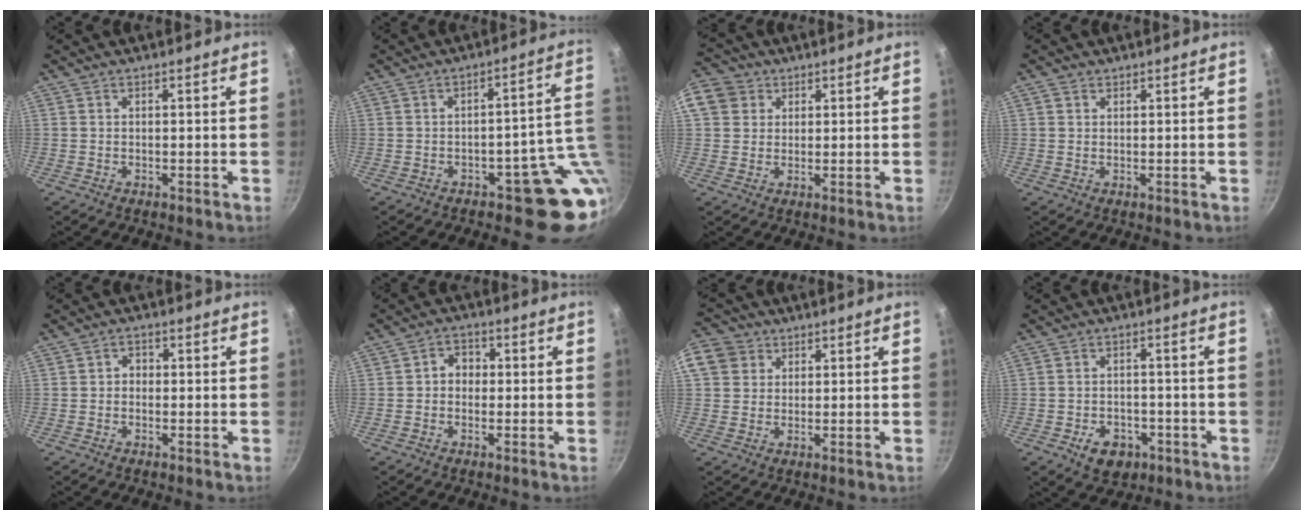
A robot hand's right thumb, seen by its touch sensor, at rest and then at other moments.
{"total": 9.5, "force": [-1.0, 5.4, 7.7], "torque": [-0.026, 0.023, -0.006]}
{"total": 10.4, "force": [3.6, 8.9, 3.9], "torque": [-0.077, 0.019, 0.058]}
{"total": 1.5, "force": [0.8, 1.1, 0.5], "torque": [-0.006, -0.001, 0.012]}
{"total": 1.9, "force": [-0.3, 1.6, 0.9], "torque": [-0.004, 0.008, -0.007]}
{"total": 3.8, "force": [-0.1, 3.3, 2.0], "torque": [-0.007, 0.010, -0.009]}
{"total": 9.7, "force": [3.3, 8.4, 3.7], "torque": [-0.069, 0.016, 0.052]}
{"total": 6.9, "force": [-3.1, 4.9, 3.7], "torque": [-0.035, 0.020, -0.037]}